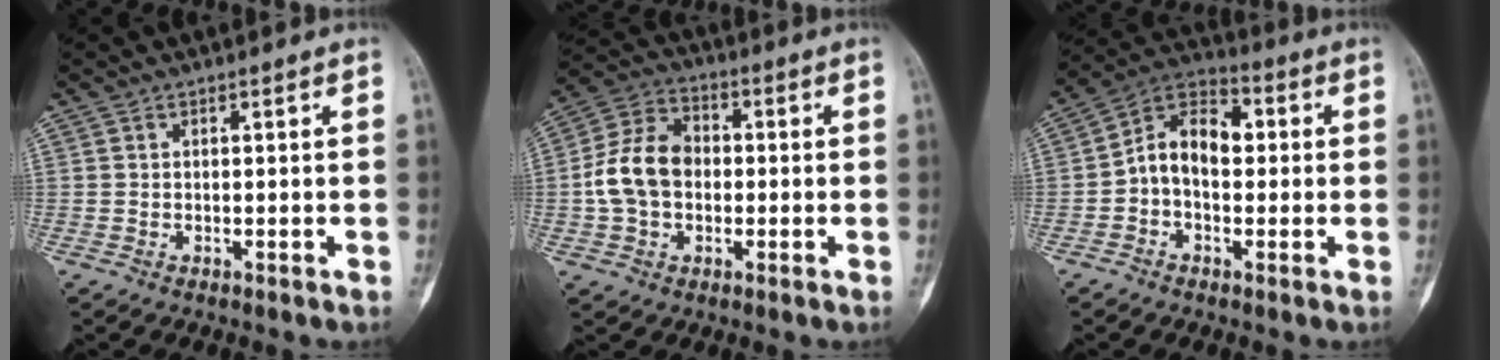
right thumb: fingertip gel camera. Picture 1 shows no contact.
{"total": 11.4, "force": [-0.7, 8.4, 7.6], "torque": [-0.137, 0.033, -0.019]}
{"total": 10.3, "force": [0.0, 6.8, 7.8], "torque": [-0.110, 0.037, -0.014]}